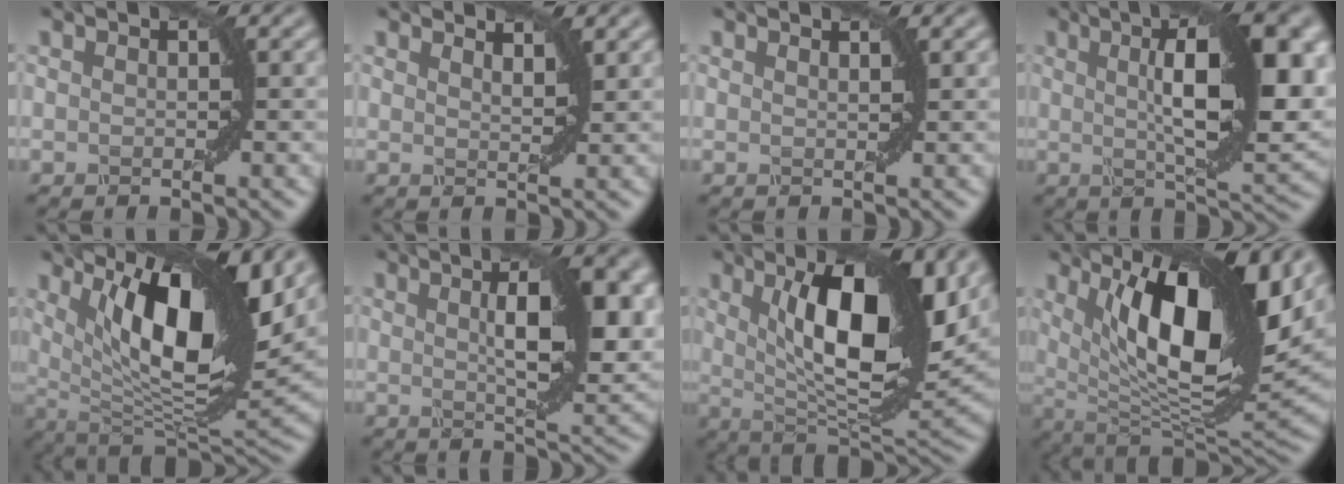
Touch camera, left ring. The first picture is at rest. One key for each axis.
{"total": 1.9, "fx": 1.7, "fy": 0.4, "fz": 0.7, "tx": -0.006, "ty": -0.003, "tz": 0.021}
{"total": 0.9, "fx": 0.7, "fy": 0.2, "fz": 0.4, "tx": -0.001, "ty": -0.004, "tz": 0.006}
{"total": 12.0, "fx": 2.2, "fy": 3.5, "fz": 11.2, "tx": -0.147, "ty": 0.010, "tz": 0.032}
{"total": 13.4, "fx": 5.4, "fy": 4.7, "fz": 11.4, "tx": -0.173, "ty": -0.001, "tz": 0.090}
{"total": 8.8, "fx": 2.0, "fy": 2.6, "fz": 8.2, "tx": -0.106, "ty": 0.009, "tz": 0.032}
{"total": 12.3, "fx": 3.4, "fy": 4.2, "fz": 11.1, "tx": -0.164, "ty": 0.001, "tz": 0.057}
{"total": 15.0, "fx": 5.3, "fy": 5.5, "fz": 12.8, "tx": -0.203, "ty": -0.004, "tz": 0.087}